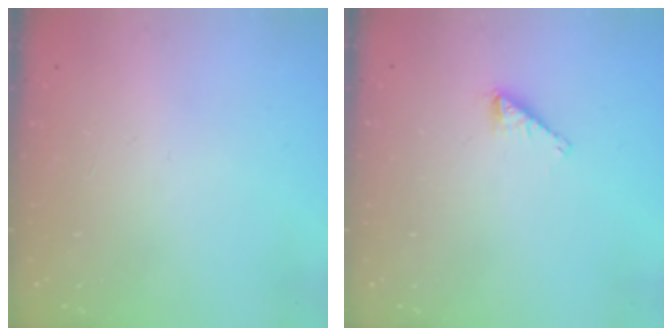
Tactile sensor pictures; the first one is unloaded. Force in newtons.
{"total": 1.6, "press": 1.6, "slide": 0.2}